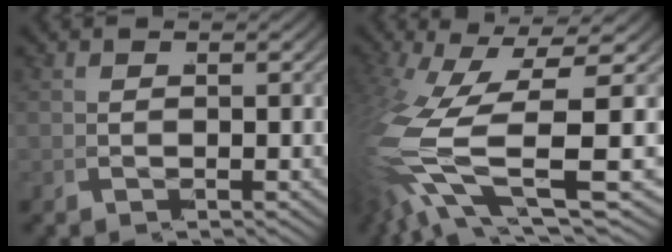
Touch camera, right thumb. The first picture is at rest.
{"total": 12.0, "force": [0.3, 5.8, 10.5], "torque": [-0.239, -0.035, 0.030]}